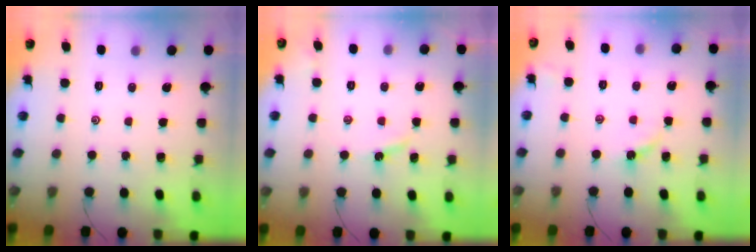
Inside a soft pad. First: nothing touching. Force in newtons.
{"total": 3.5, "press": 3.5, "slide": 0.4}
{"total": 3.8, "press": 3.8, "slide": 0.5}